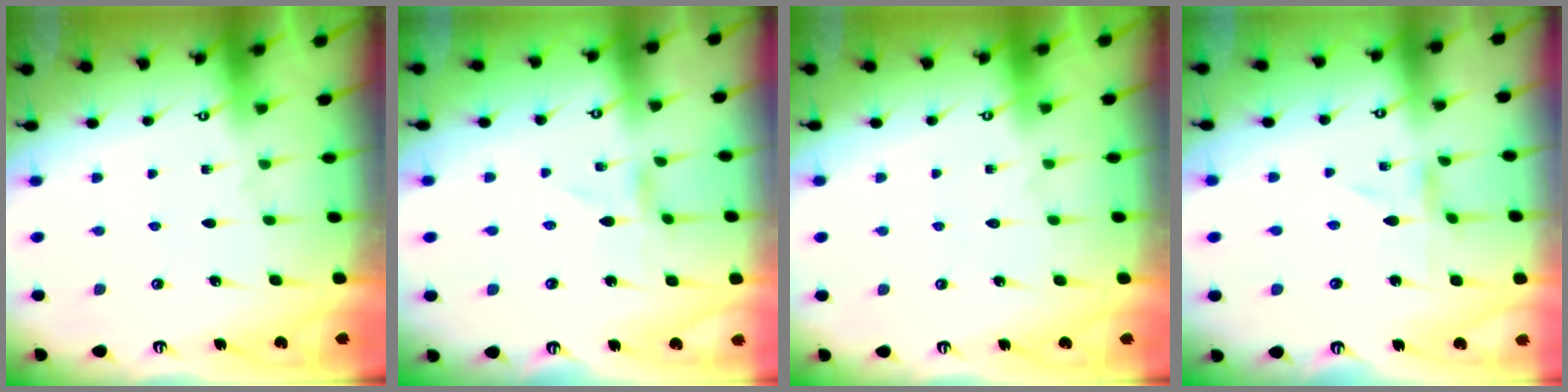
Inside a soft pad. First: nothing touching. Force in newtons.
{"total": 0.7, "press": 0.7, "slide": 0.1}
{"total": 1.8, "press": 1.8, "slide": 0.1}
{"total": 0.0}